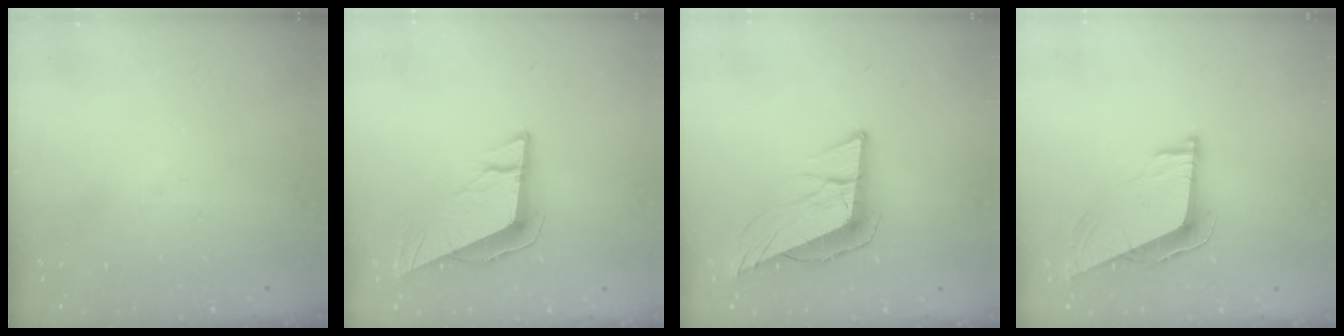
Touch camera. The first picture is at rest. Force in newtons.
{"total": 9.6, "press": 9.4, "slide": 1.8}
{"total": 11.4, "press": 10.8, "slide": 3.6}
{"total": 8.5, "press": 8.2, "slide": 2.2}